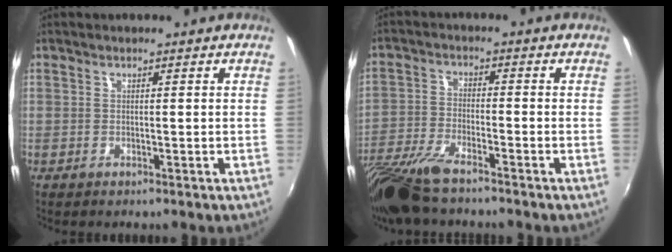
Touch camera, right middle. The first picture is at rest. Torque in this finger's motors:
{"motor_torque": [1.01, -1.12, 0.47, 0.14]}